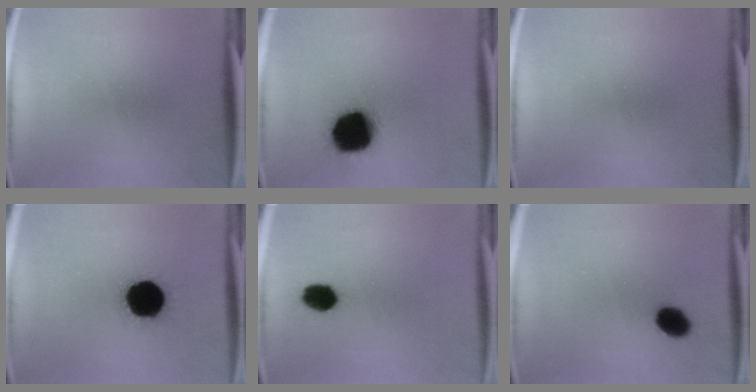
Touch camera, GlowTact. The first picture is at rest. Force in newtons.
{"total": 17.1}
{"total": 0.0}
{"total": 18.6}
{"total": 5.6}
{"total": 5.4}